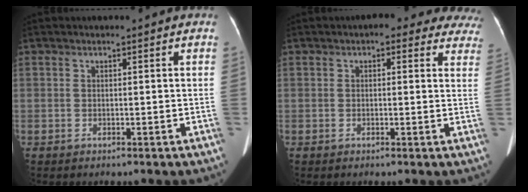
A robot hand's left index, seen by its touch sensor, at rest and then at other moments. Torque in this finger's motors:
{"motor_torque": [0.07, -0.09, 0.00, 0.00]}